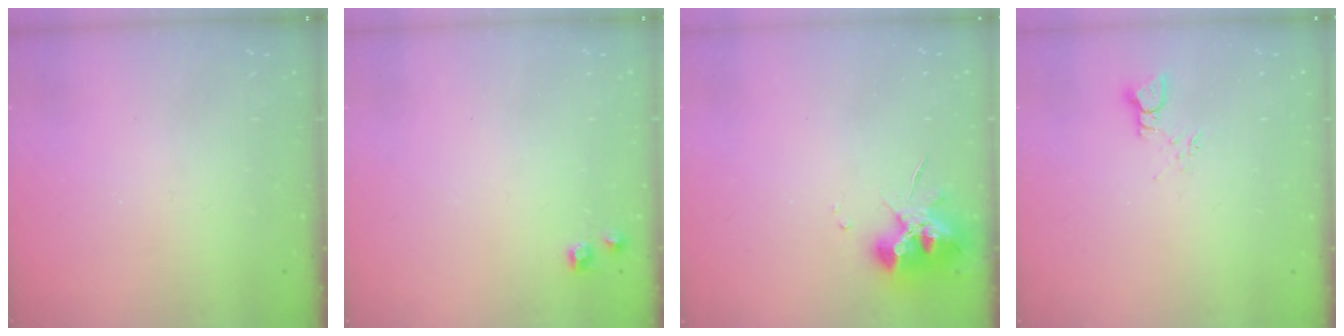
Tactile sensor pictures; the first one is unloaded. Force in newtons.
{"total": 6.3, "press": 6.3, "slide": 0.5}
{"total": 10.7, "press": 10.7, "slide": 1.2}
{"total": 2.3, "press": 2.3, "slide": 0.1}